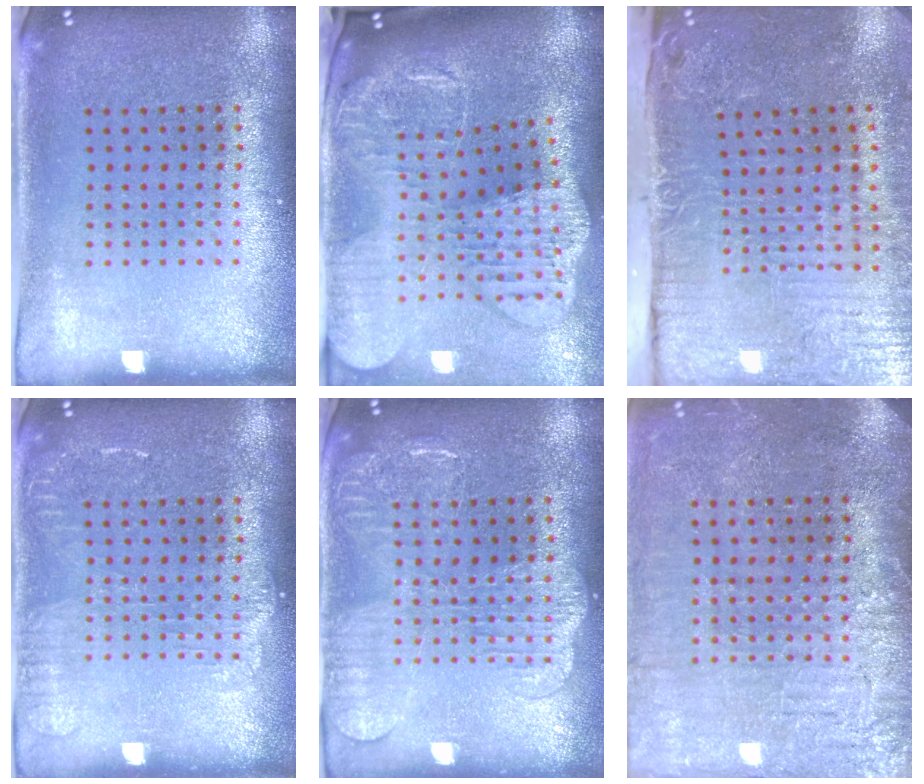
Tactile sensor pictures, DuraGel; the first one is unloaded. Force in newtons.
{"total": 4.0, "press": 3.1, "slide": 2.6}
{"total": 5.2, "press": 4.3, "slide": 3.0}
{"total": 1.6, "press": 1.5, "slide": 0.3}
{"total": 2.0, "press": 2.0, "slide": 0.4}
{"total": 3.8, "press": 3.5, "slide": 1.6}